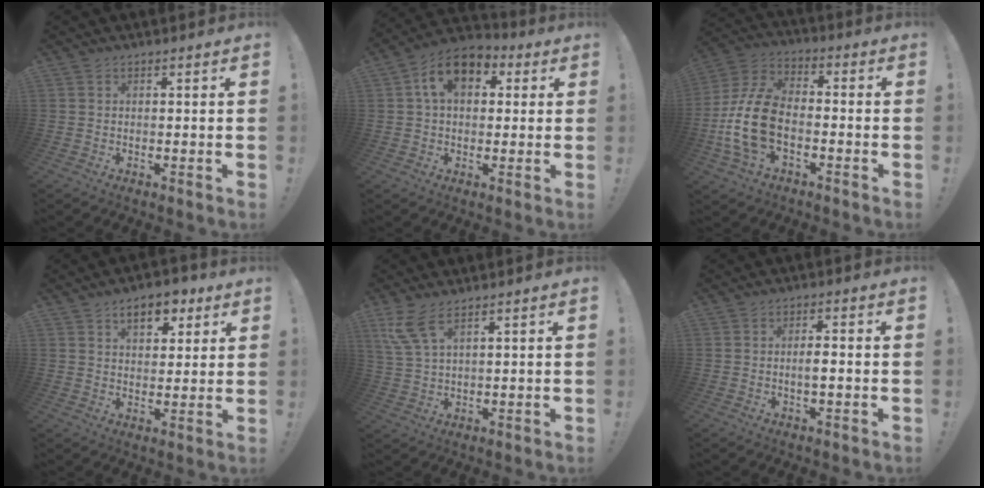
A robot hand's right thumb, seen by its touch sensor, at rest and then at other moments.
{"total": 11.6, "force": [4.5, 7.6, 7.6], "torque": [-0.130, 0.006, 0.085]}
{"total": 15.5, "force": [-3.6, 10.1, 11.2], "torque": [-0.227, 0.027, -0.057]}
{"total": 8.8, "force": [4.6, 5.1, 5.4], "torque": [-0.070, -0.011, 0.082]}
{"total": 7.6, "force": [4.9, 2.1, 5.5], "torque": [-0.121, -0.018, 0.093]}
{"total": 3.2, "force": [-0.7, 0.6, 3.0], "torque": [-0.052, 0.004, -0.016]}